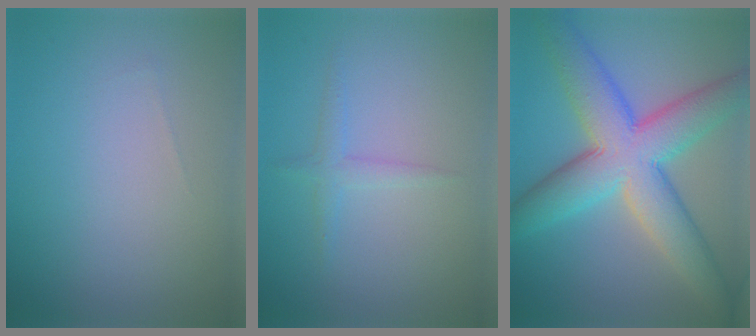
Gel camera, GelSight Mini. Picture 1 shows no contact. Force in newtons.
{"total": 1.4, "press": 1.4, "slide": 0.0}
{"total": 10.2, "press": 10.2, "slide": 0.6}